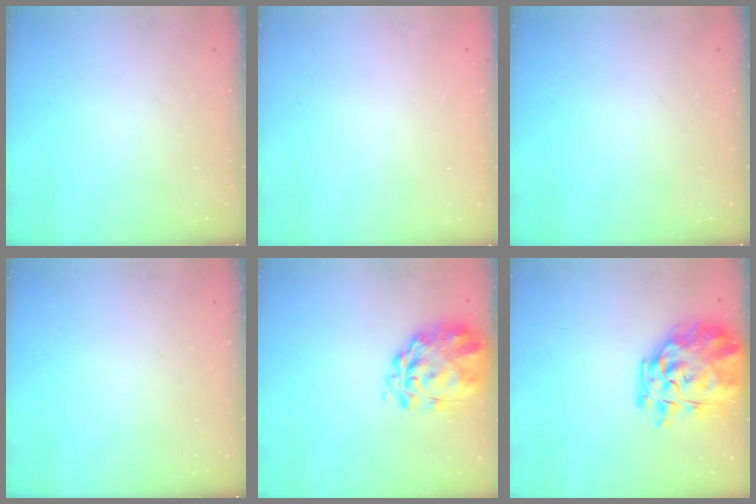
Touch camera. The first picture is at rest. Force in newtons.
{"total": 1.8, "press": 1.8, "slide": 0.2}
{"total": 0.0}
{"total": 0.0}
{"total": 3.3, "press": 2.9, "slide": 1.5}
{"total": 9.5, "press": 8.9, "slide": 3.4}